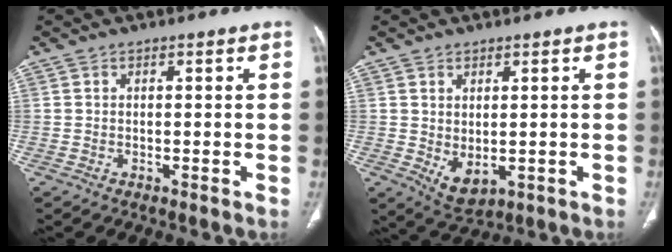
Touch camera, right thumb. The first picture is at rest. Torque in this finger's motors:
{"motor_torque": [-0.35, 0.04, -0.05, 0.07, 0.12]}